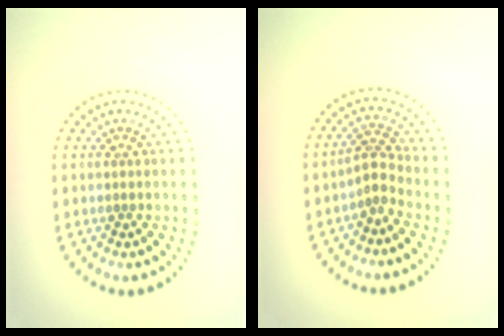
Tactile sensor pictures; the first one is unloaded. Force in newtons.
{"total": 2.2, "press": 1.6, "slide": 1.5}